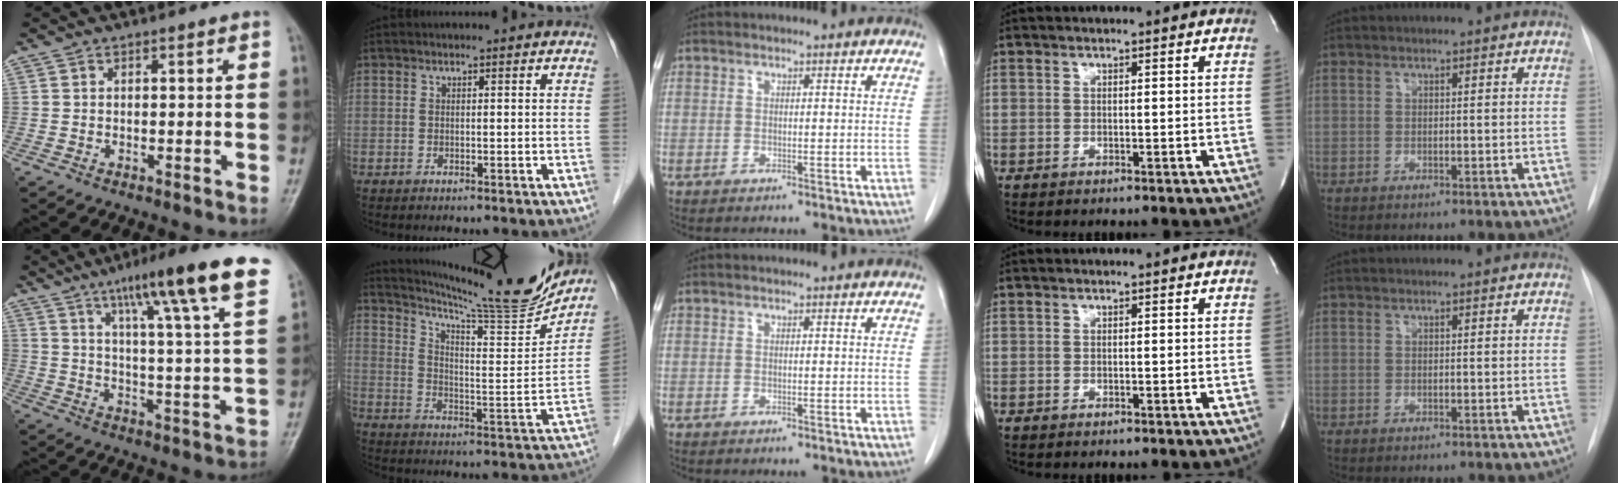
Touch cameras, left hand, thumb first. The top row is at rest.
{"thumb": {"total": 19.9, "force": [12.4, 1.9, 15.5], "torque": [-0.212, -0.036, 0.170]}, "index": {"total": 18.8, "force": [17.7, -0.6, 6.3], "torque": [-0.110, -0.058, 0.256]}}